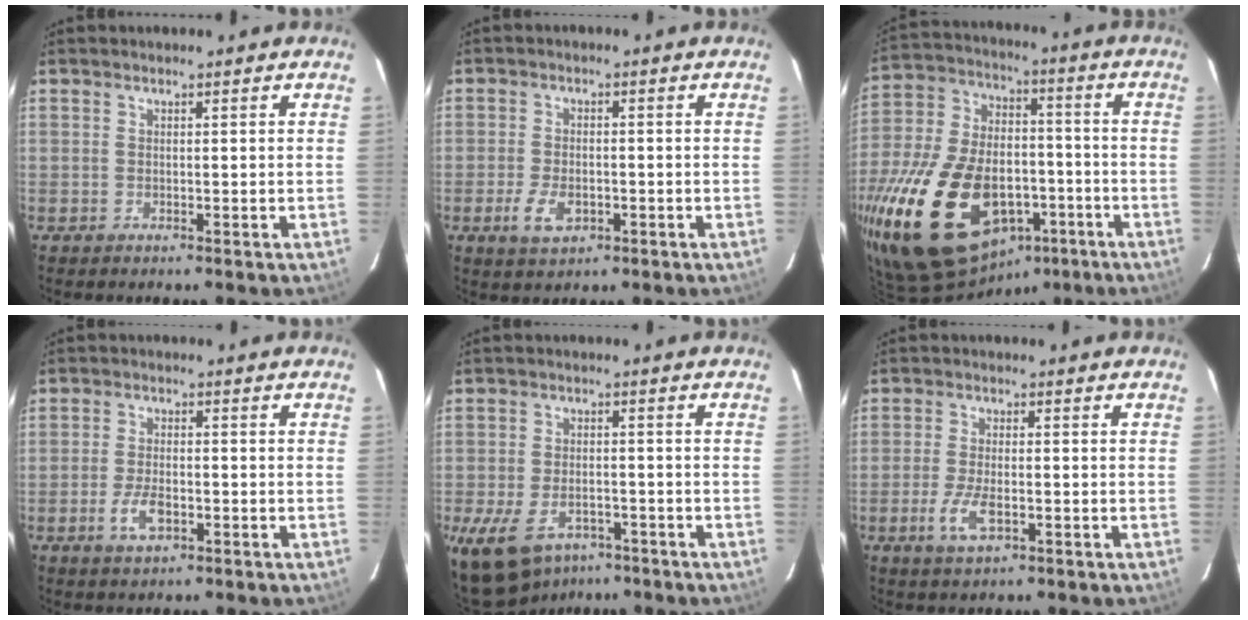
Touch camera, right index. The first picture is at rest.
{"total": 5.6, "force": [-2.2, 3.2, 4.1], "torque": [-0.093, -0.007, -0.035]}
{"total": 32.4, "force": [-14.1, 19.2, 22.0], "torque": [-0.480, -0.013, -0.207]}
{"total": 5.0, "force": [-2.0, 2.3, 3.9], "torque": [-0.086, -0.003, -0.036]}
{"total": 11.1, "force": [-7.3, 6.2, 5.6], "torque": [-0.136, -0.021, -0.118]}
{"total": 5.7, "force": [-2.2, 2.1, 4.8], "torque": [-0.109, -0.008, -0.041]}